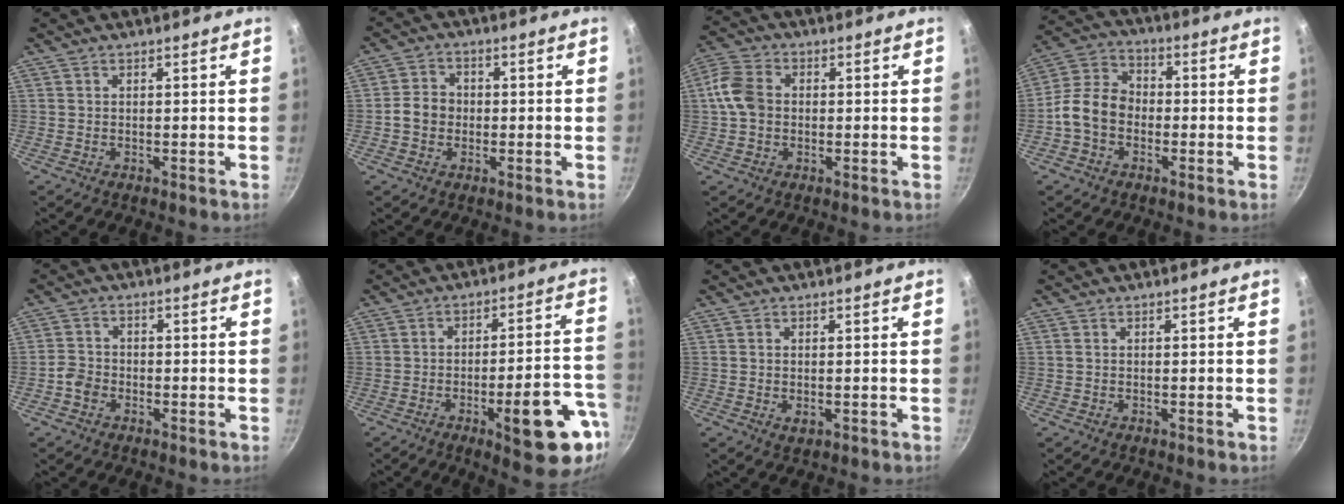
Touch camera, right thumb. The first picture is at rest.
{"total": 5.2, "force": [-0.7, 4.5, 2.5], "torque": [-0.024, 0.017, -0.022]}
{"total": 7.7, "force": [0.2, 5.9, 4.9], "torque": [-0.088, 0.016, -0.011]}
{"total": 9.5, "force": [-2.3, 7.3, 5.7], "torque": [-0.085, 0.032, -0.064]}
{"total": 3.2, "force": [-1.6, 2.4, 1.2], "torque": [-0.018, 0.019, -0.036]}
{"total": 16.8, "force": [-6.9, 4.8, 14.6], "torque": [-0.160, 0.039, -0.089]}
{"total": 1.8, "force": [-0.3, 1.1, 1.4], "torque": [-0.024, -0.004, -0.003]}
{"total": 0.0}